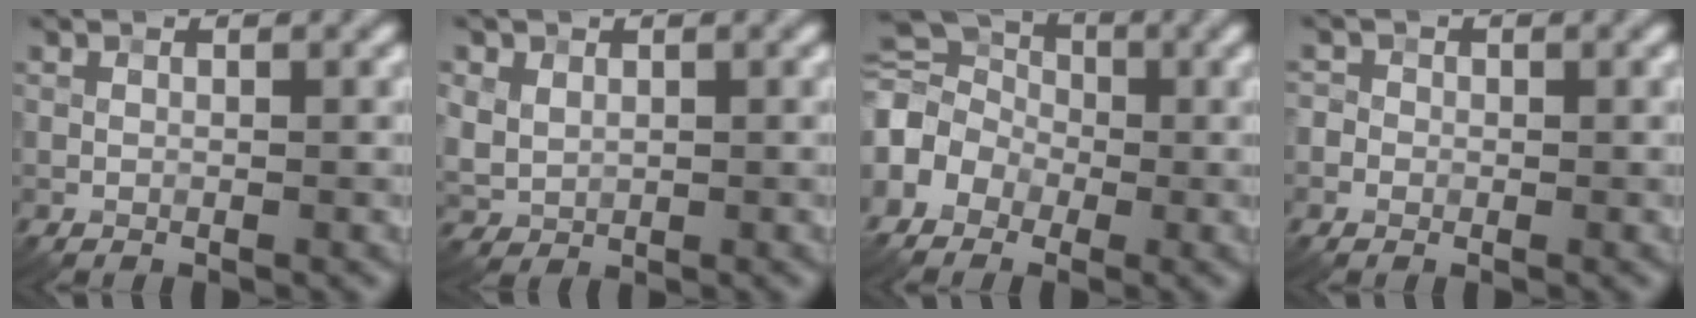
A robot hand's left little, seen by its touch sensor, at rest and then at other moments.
{"total": 2.6, "force": [0.9, 2.1, 1.3], "torque": [-0.031, -0.002, 0.020]}
{"total": 8.5, "force": [-1.4, 7.0, 4.7], "torque": [-0.101, 0.014, -0.056]}
{"total": 1.5, "force": [0.0, 1.4, 0.5], "torque": [0.004, 0.006, -0.010]}